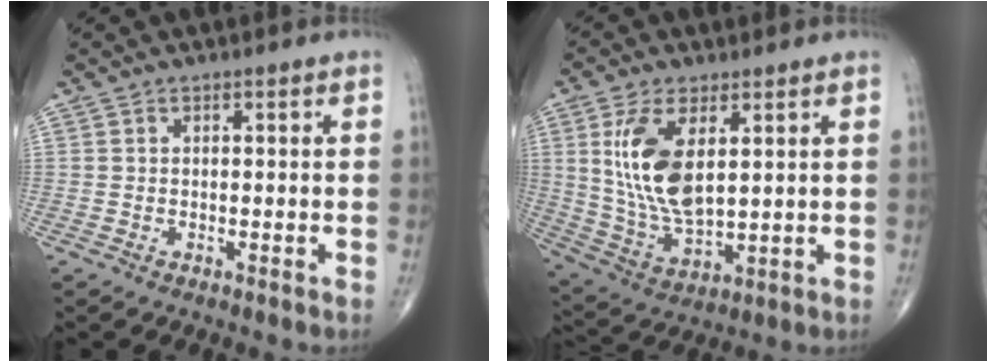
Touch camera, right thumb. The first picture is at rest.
{"total": 13.9, "force": [3.7, 6.6, 11.7], "torque": [-0.235, -0.021, 0.085]}